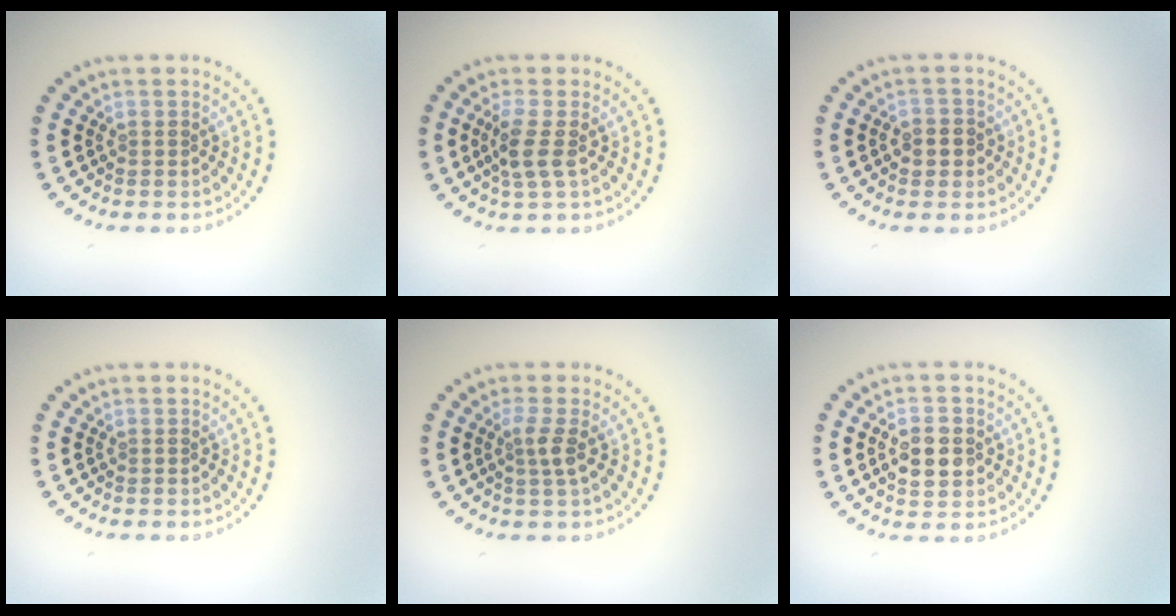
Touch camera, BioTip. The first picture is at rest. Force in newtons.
{"total": 2.4, "press": 2.1, "slide": 1.3}
{"total": 1.9, "press": 1.8, "slide": 0.6}
{"total": 0.0}
{"total": 1.8, "press": 1.3, "slide": 1.2}
{"total": 3.4, "press": 3.4, "slide": 0.2}